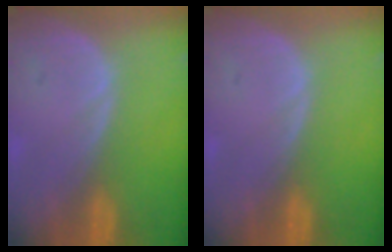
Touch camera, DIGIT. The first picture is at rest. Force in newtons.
{"total": 0.0}